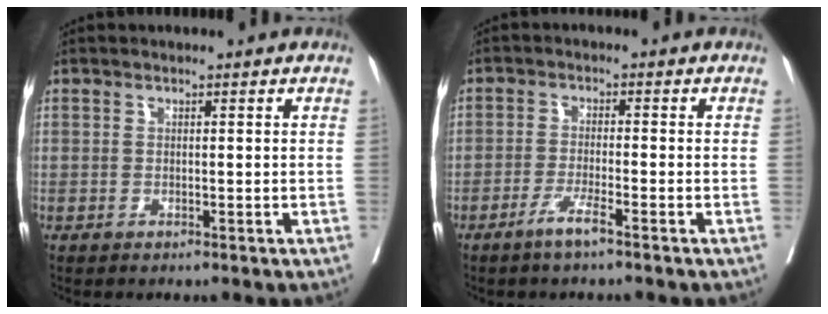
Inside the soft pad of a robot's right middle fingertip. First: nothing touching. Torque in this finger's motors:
{"motor_torque": [0.58, -0.81, 0.07, 0.05]}